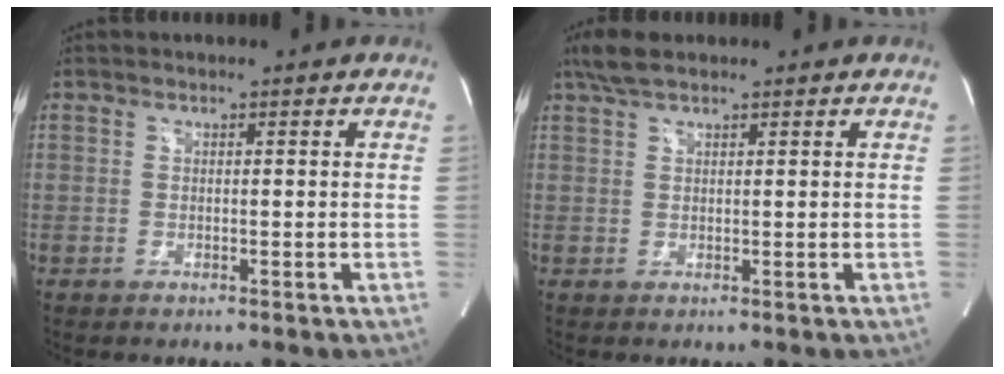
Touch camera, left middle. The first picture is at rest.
{"total": 3.6, "force": [2.8, 0.9, 2.0], "torque": [-0.050, 0.016, 0.057]}